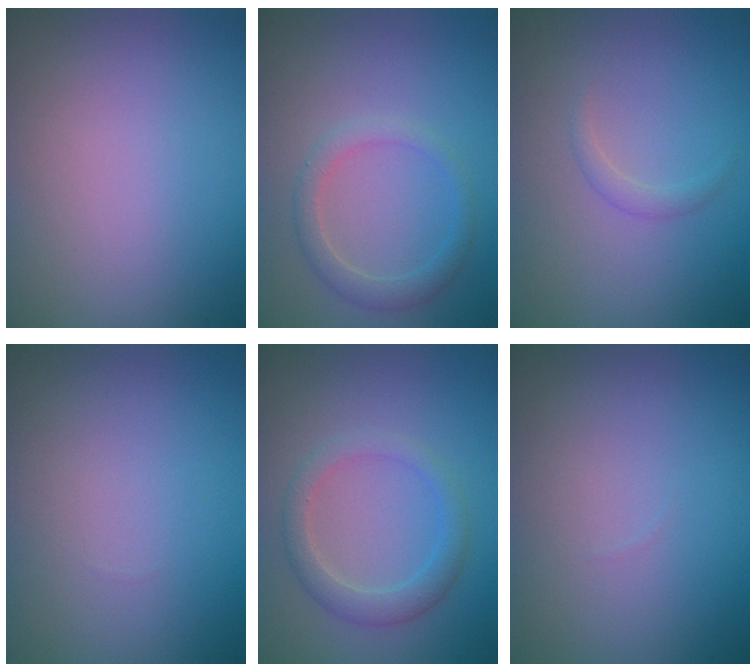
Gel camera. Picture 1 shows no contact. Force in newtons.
{"total": 2.1, "press": 2.1, "slide": 0.2}
{"total": 0.9, "press": 0.9, "slide": 0.1}
{"total": 0.0}
{"total": 2.6, "press": 2.6, "slide": 0.1}
{"total": 0.0}